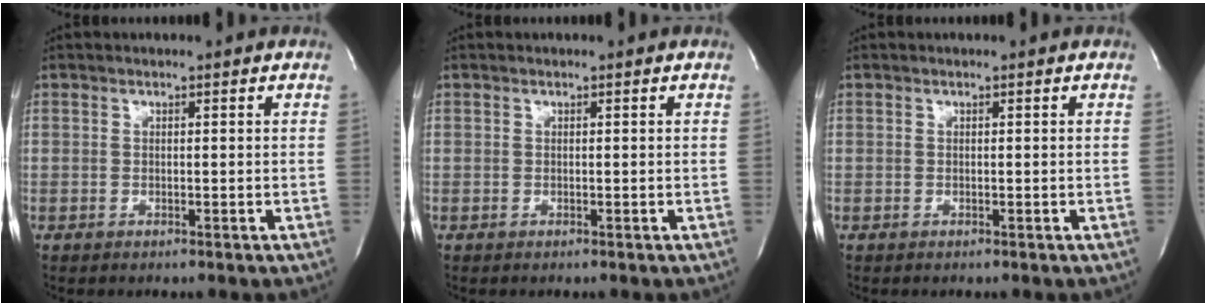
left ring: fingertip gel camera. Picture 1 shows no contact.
{"total": 0.0}
{"total": 0.0}